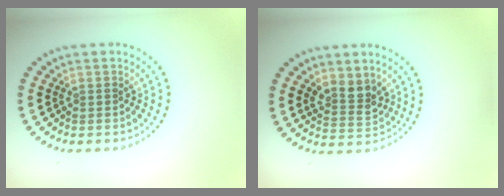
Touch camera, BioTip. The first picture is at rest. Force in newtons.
{"total": 2.6, "press": 2.4, "slide": 1.2}